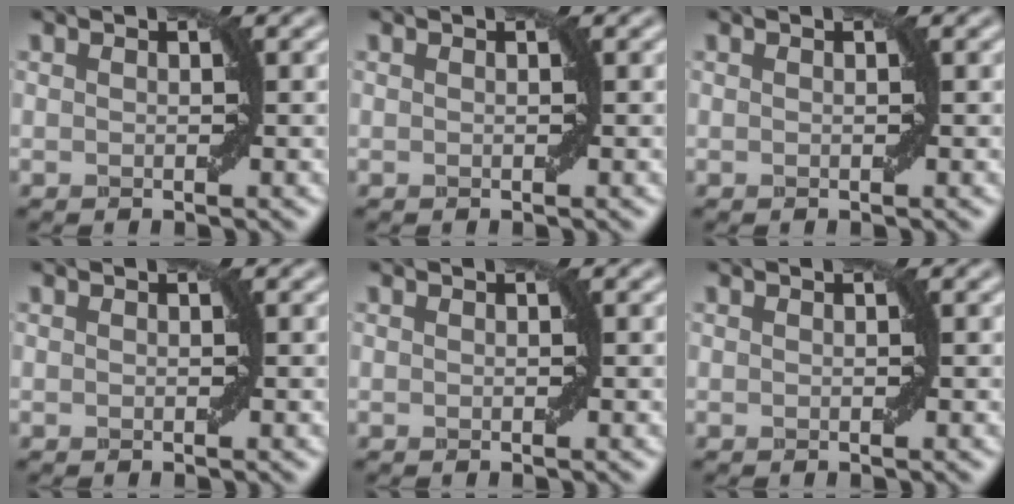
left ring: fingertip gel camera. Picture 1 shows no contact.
{"total": 0.0}
{"total": 0.0}
{"total": 0.0}
{"total": 0.0}
{"total": 0.0}